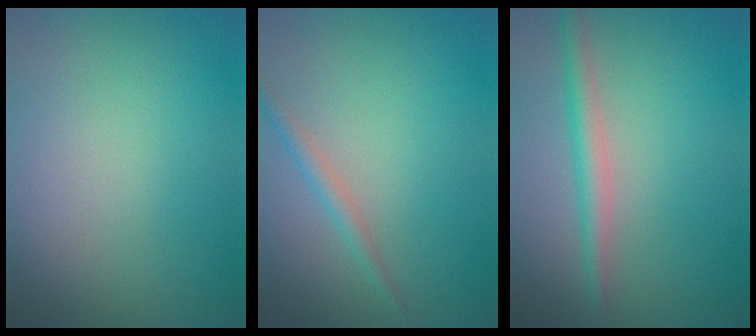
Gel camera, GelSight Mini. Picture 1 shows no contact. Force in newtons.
{"total": 1.4, "press": 1.4, "slide": 0.0}
{"total": 2.4, "press": 2.4, "slide": 0.1}